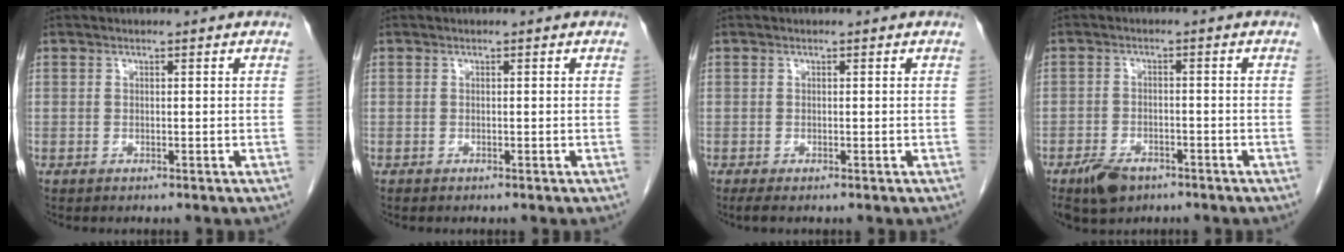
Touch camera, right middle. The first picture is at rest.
{"total": 0.0}
{"total": 1.0, "force": [-0.7, 0.1, 0.7], "torque": [-0.009, -0.003, -0.011]}
{"total": 5.3, "force": [-3.6, 2.8, 2.8], "torque": [-0.053, -0.003, -0.056]}